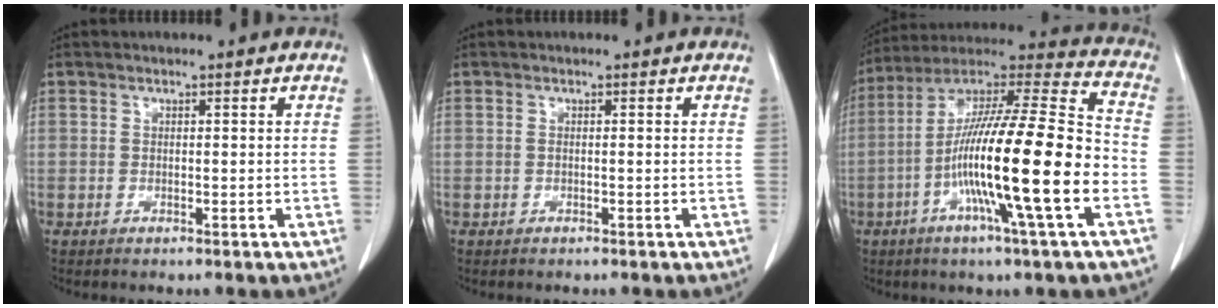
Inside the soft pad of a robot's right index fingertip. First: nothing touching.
{"total": 0.0}
{"total": 22.1, "force": [-5.9, 0.3, 21.3], "torque": [-0.372, -0.012, -0.110]}